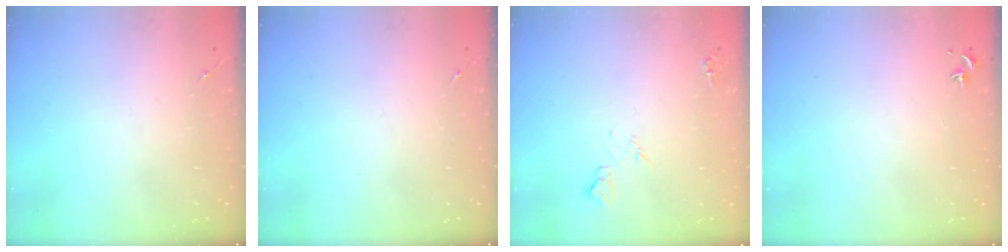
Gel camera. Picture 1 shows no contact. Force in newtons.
{"total": 0.0}
{"total": 5.8, "press": 5.8, "slide": 0.7}
{"total": 0.7, "press": 0.5, "slide": 0.4}